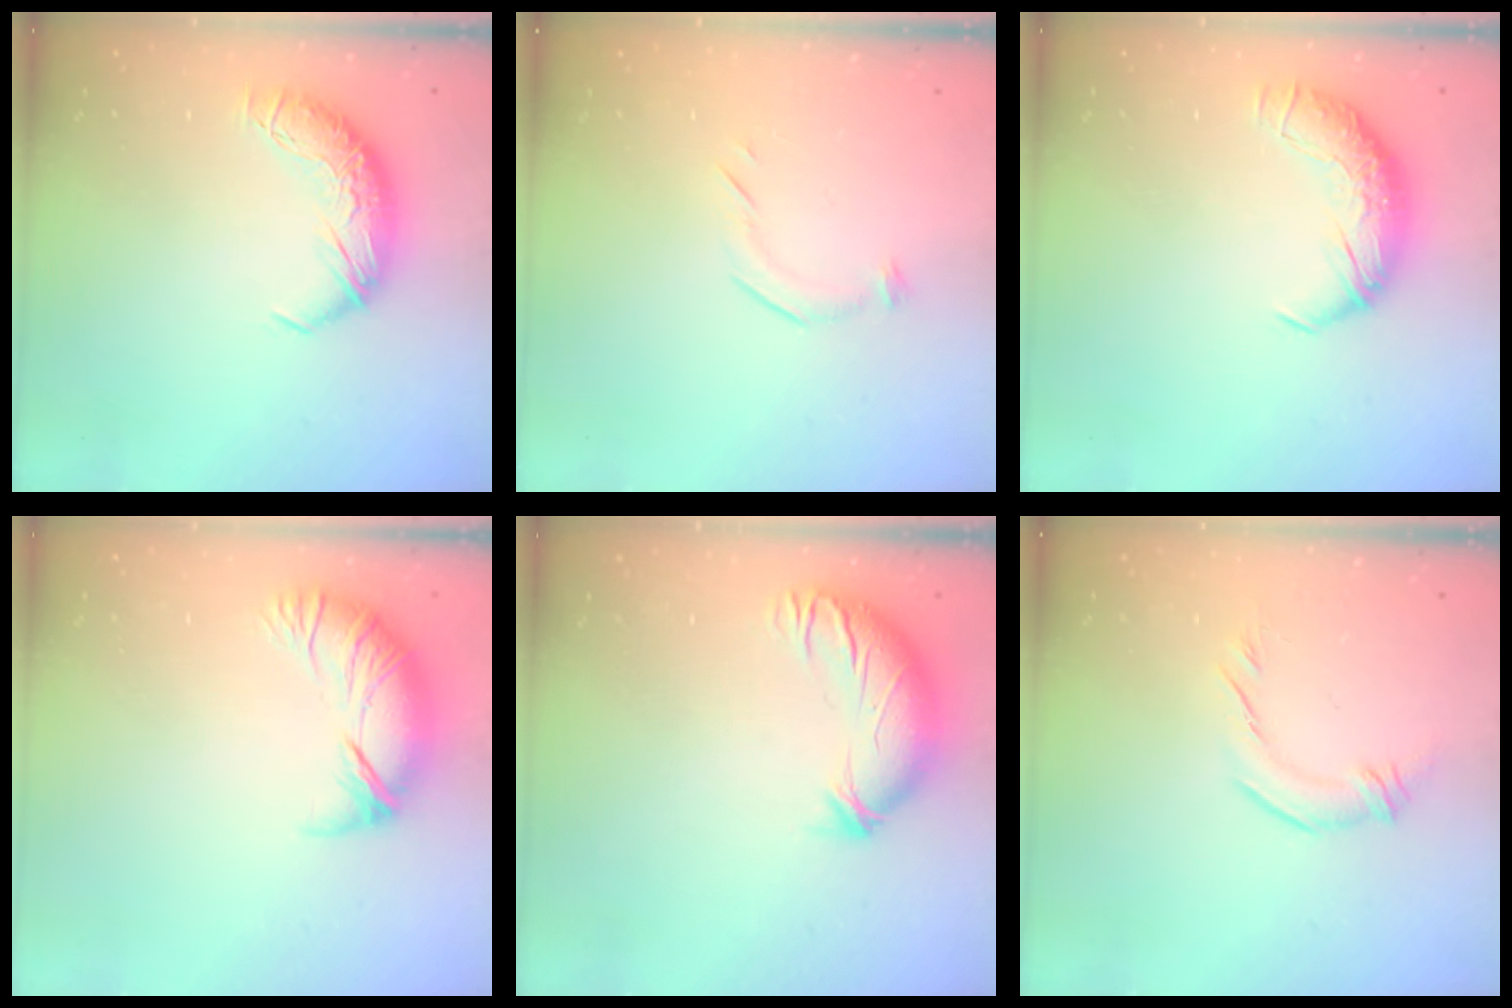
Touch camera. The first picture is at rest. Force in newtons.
{"total": 5.2, "press": 5.2, "slide": 0.8}
{"total": 1.7, "press": 0.7, "slide": 1.6}
{"total": 3.1, "press": 2.4, "slide": 2.0}
{"total": 3.6, "press": 2.6, "slide": 2.5}
{"total": 2.4, "press": 2.2, "slide": 1.1}